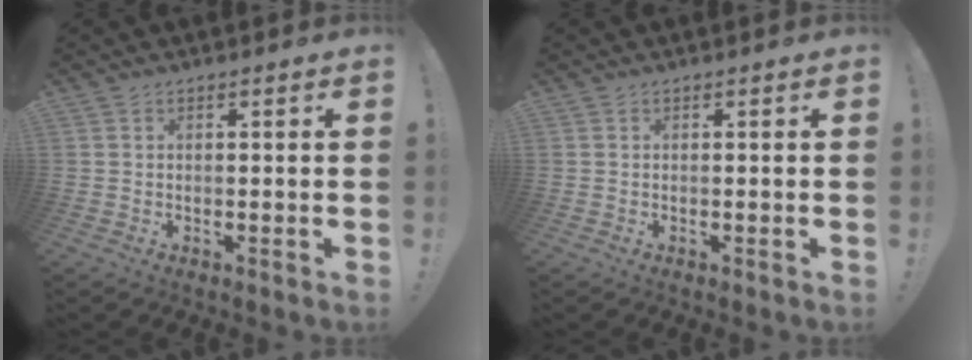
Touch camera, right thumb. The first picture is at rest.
{"total": 0.0}